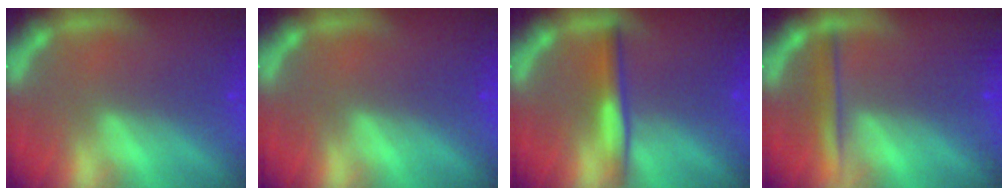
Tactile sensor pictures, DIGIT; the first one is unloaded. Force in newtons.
{"total": 0.0}
{"total": 3.0}
{"total": 2.5}